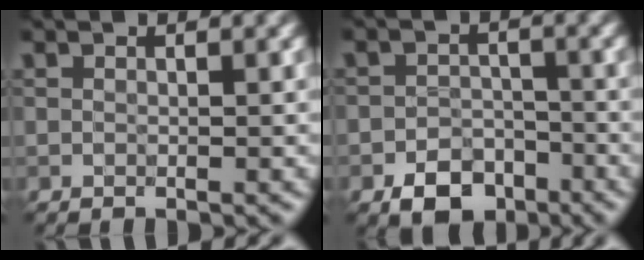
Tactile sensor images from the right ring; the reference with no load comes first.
{"total": 4.3, "force": [-2.6, 2.7, 1.9], "torque": [-0.024, -0.005, -0.049]}